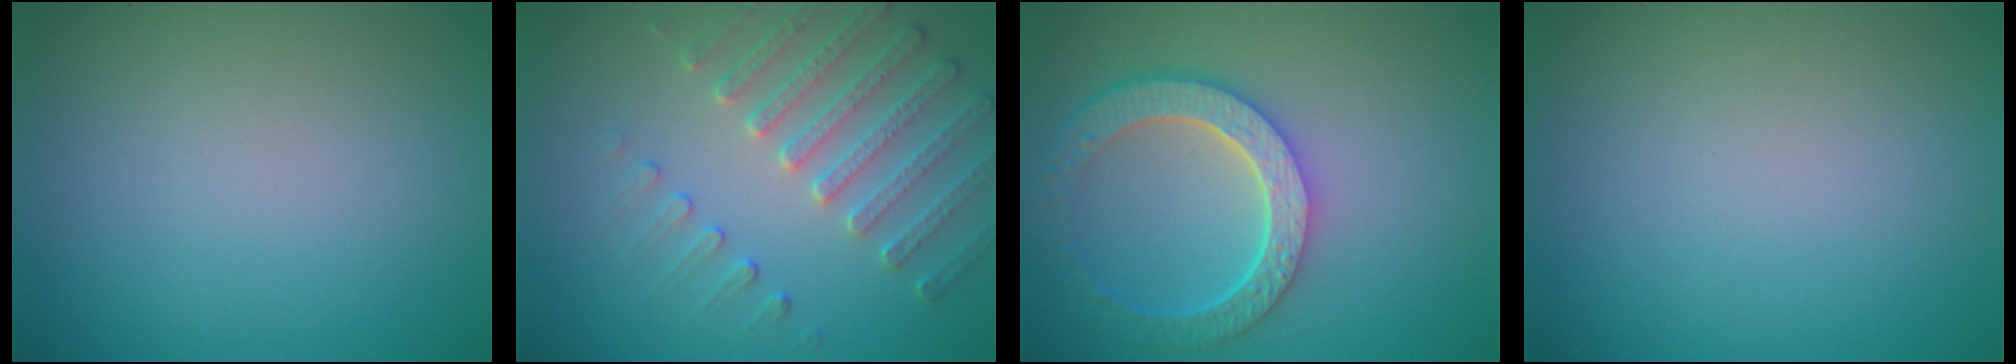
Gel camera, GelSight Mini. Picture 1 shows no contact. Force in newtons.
{"total": 3.8, "press": 3.7, "slide": 0.8}
{"total": 6.0, "press": 4.6, "slide": 3.9}
{"total": 0.0}